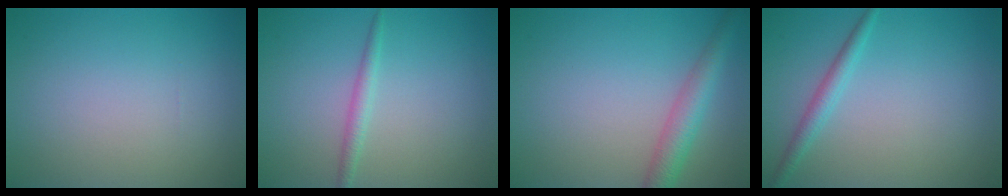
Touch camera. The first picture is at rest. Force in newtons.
{"total": 1.4, "press": 1.4, "slide": 0.1}
{"total": 3.4, "press": 3.4, "slide": 0.2}
{"total": 1.8, "press": 1.8, "slide": 0.0}